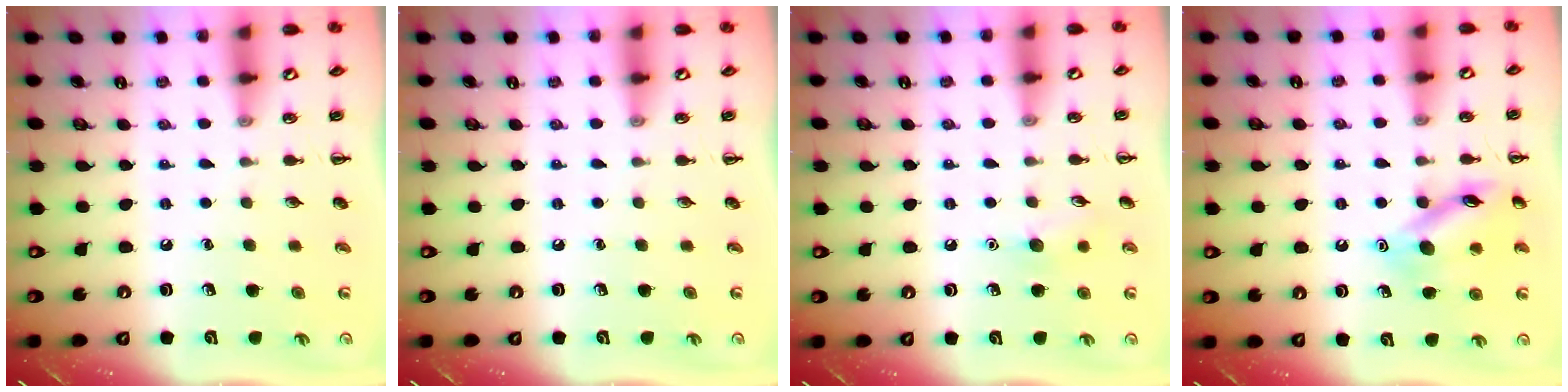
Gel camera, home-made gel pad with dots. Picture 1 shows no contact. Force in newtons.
{"total": 0.0}
{"total": 7.0, "press": 6.8, "slide": 1.8}
{"total": 13.6, "press": 13.6, "slide": 1.1}